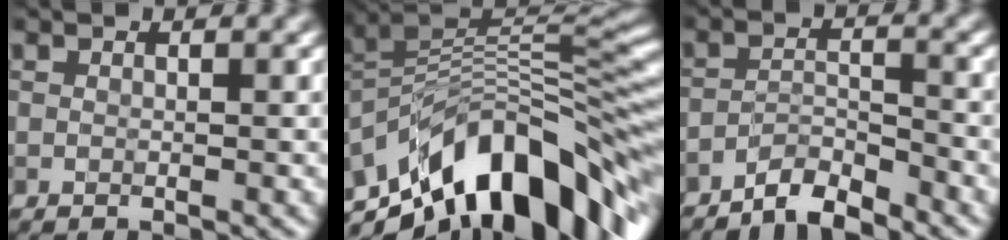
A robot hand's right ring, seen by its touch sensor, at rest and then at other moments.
{"total": 12.9, "force": [-6.7, 5.6, 9.5], "torque": [-0.152, 0.028, -0.125]}
{"total": 3.3, "force": [-3.1, 0.3, 1.1], "torque": [-0.019, 0.005, -0.066]}